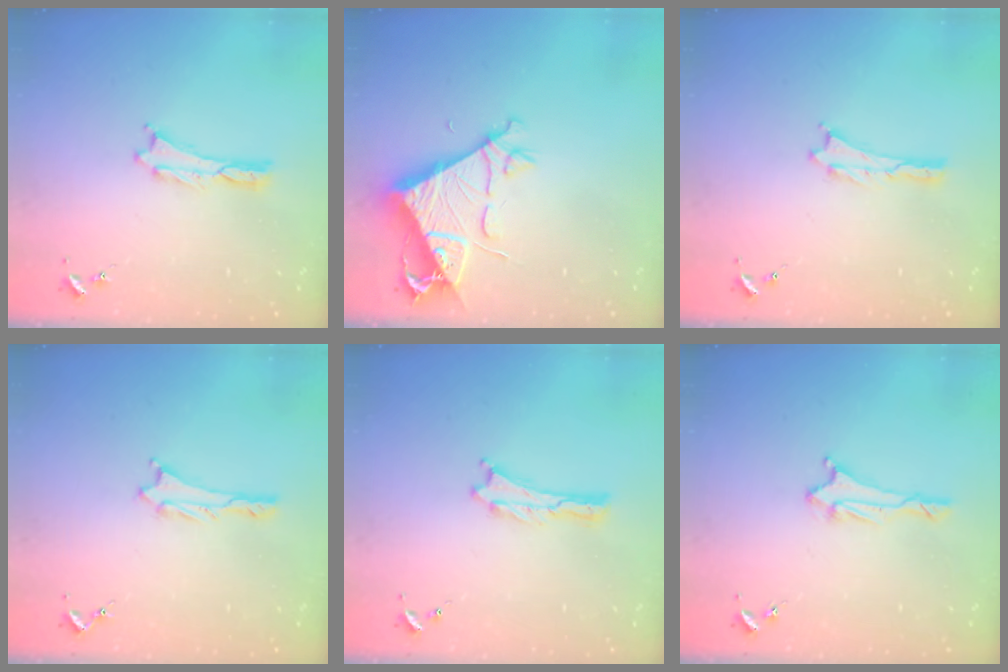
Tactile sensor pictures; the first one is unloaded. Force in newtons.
{"total": 7.8, "press": 7.8, "slide": 0.5}
{"total": 0.0}
{"total": 0.8, "press": 0.8, "slide": 0.2}
{"total": 0.0}
{"total": 1.9, "press": 1.9, "slide": 0.5}